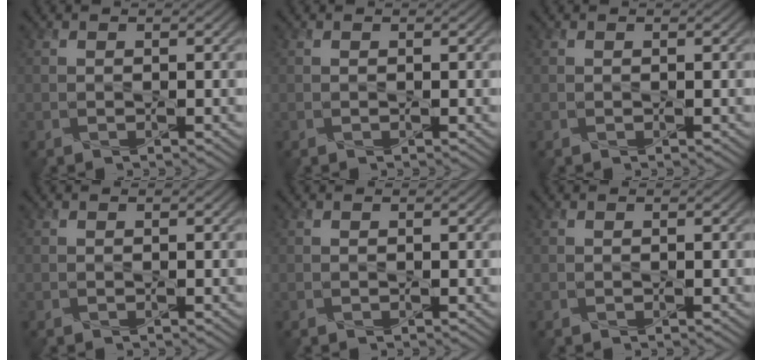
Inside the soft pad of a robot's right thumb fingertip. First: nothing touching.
{"total": 0.0}
{"total": 0.0}
{"total": 0.0}
{"total": 0.0}
{"total": 0.0}